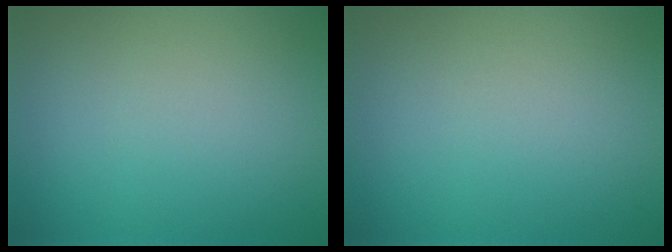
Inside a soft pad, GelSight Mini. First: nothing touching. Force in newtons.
{"total": 0.0}